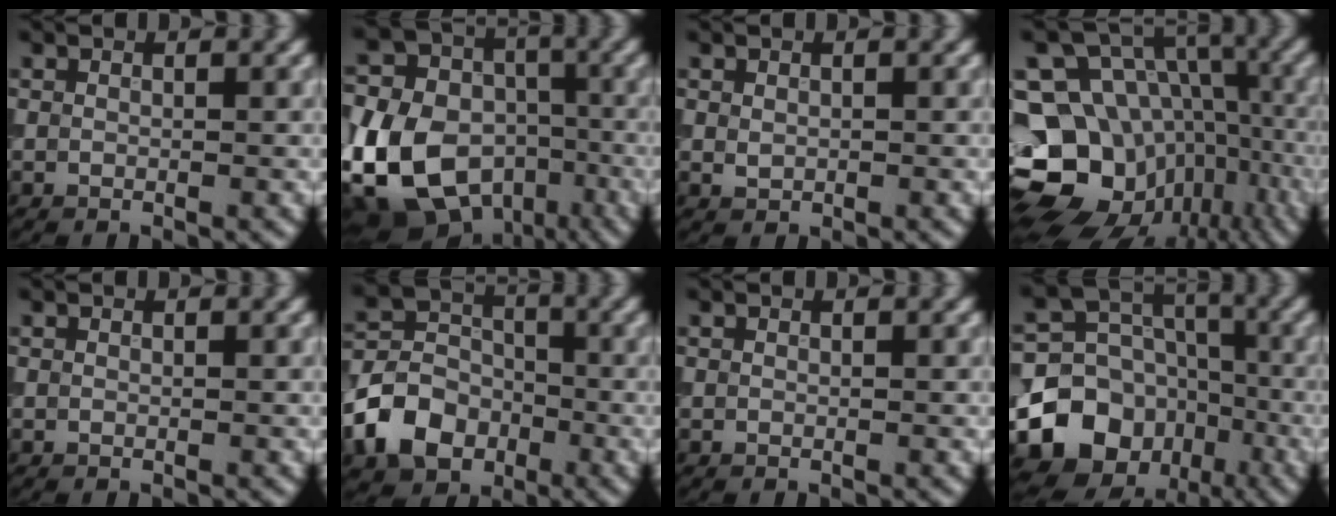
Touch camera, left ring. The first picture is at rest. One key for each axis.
{"total": 15.0, "fx": -5.6, "fy": 11.2, "fz": 8.3, "tx": -0.174, "ty": -0.015, "tz": -0.104}
{"total": 0.8, "fx": 0.2, "fy": 0.6, "fz": 0.4, "tx": -0.008, "ty": -0.002, "tz": 0.005}
{"total": 18.2, "fx": -6.1, "fy": 14.7, "fz": 8.8, "tx": -0.176, "ty": -0.006, "tz": -0.079}
{"total": 0.0}
{"total": 6.7, "fx": -3.0, "fy": 5.1, "fz": 3.1, "tx": -0.060, "ty": 0.001, "tz": -0.068}
{"total": 0.0}
{"total": 13.6, "fx": -6.1, "fy": 11.4, "fz": 4.3, "tx": -0.080, "ty": -0.033, "tz": -0.118}